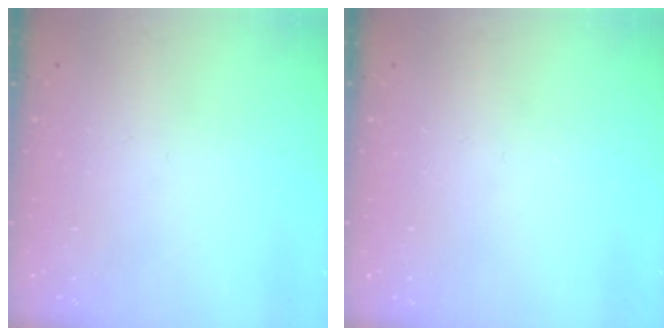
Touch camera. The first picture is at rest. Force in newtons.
{"total": 0.0}